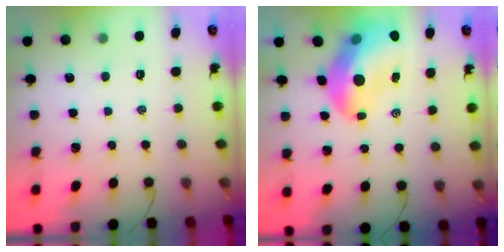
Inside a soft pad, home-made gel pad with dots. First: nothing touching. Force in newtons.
{"total": 13.9, "press": 13.4, "slide": 3.7}